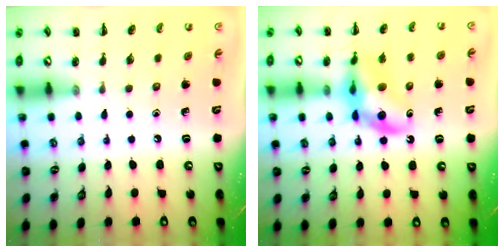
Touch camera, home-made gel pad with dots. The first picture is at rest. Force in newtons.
{"total": 12.0, "press": 11.6, "slide": 3.3}